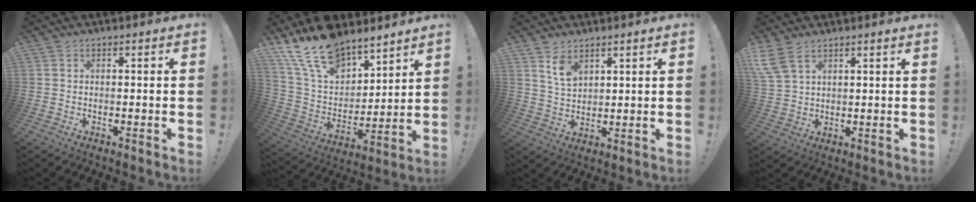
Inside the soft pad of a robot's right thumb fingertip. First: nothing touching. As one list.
[{"total": 18.8, "force": [14.6, 8.8, 7.9], "torque": [-0.167, -0.099, 0.271]}, {"total": 6.7, "force": [4.5, 3.8, 3.2], "torque": [-0.046, -0.025, 0.081]}, {"total": 6.4, "force": [4.7, 2.5, 3.6], "torque": [-0.071, -0.017, 0.094]}]